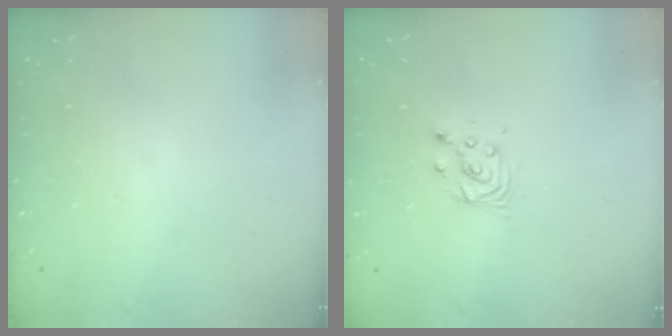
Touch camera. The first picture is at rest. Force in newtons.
{"total": 3.9, "press": 3.8, "slide": 0.4}